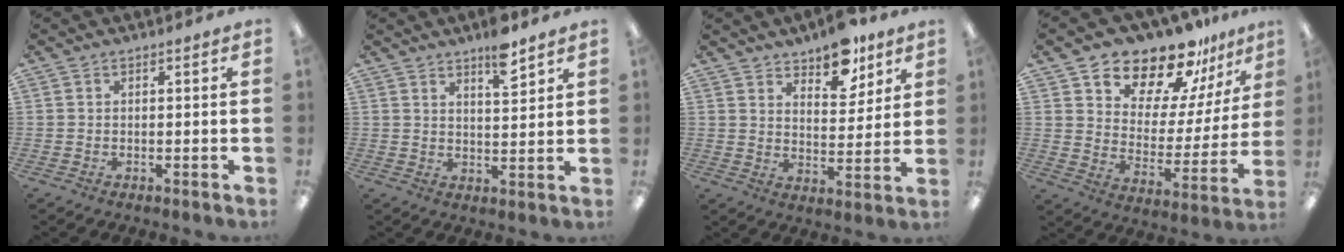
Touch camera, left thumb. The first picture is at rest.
{"total": 7.2, "force": [5.5, 1.9, 4.3], "torque": [-0.059, -0.035, 0.089]}
{"total": 9.6, "force": [7.8, 4.3, 3.7], "torque": [-0.034, -0.049, 0.136]}
{"total": 16.3, "force": [14.5, 6.2, 4.0], "torque": [-0.075, -0.125, 0.260]}